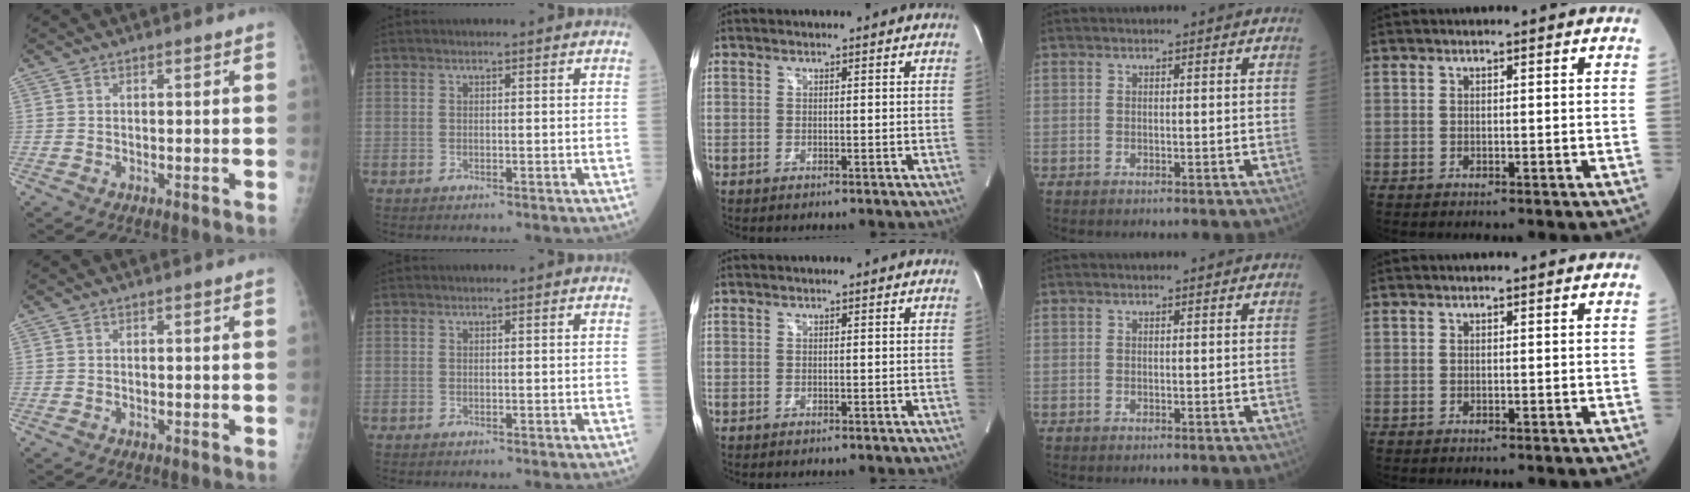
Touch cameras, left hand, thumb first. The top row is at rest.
{}